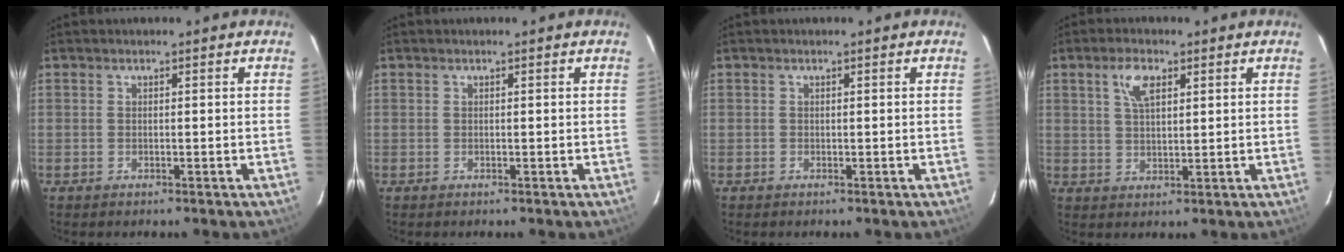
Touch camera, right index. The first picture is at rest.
{"total": 0.0}
{"total": 0.0}
{"total": 5.0, "force": [2.4, 2.2, 3.8], "torque": [-0.070, 0.010, 0.045]}